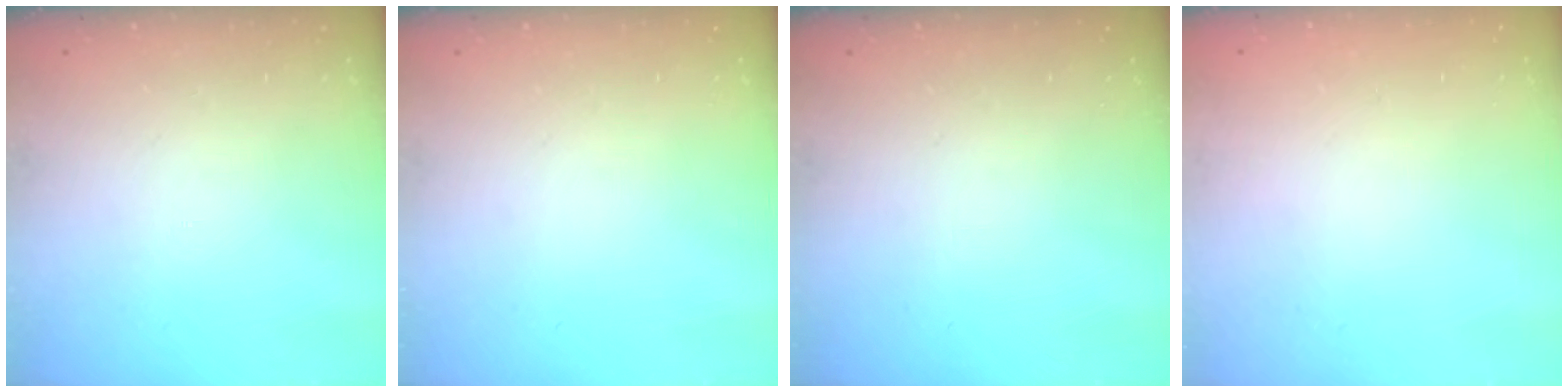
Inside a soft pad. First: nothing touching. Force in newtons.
{"total": 0.0}
{"total": 0.0}
{"total": 1.9, "press": 1.9, "slide": 0.2}